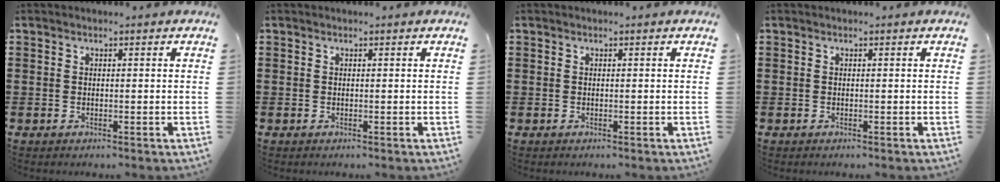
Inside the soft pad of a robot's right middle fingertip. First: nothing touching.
{"total": 0.0}
{"total": 0.0}
{"total": 0.0}